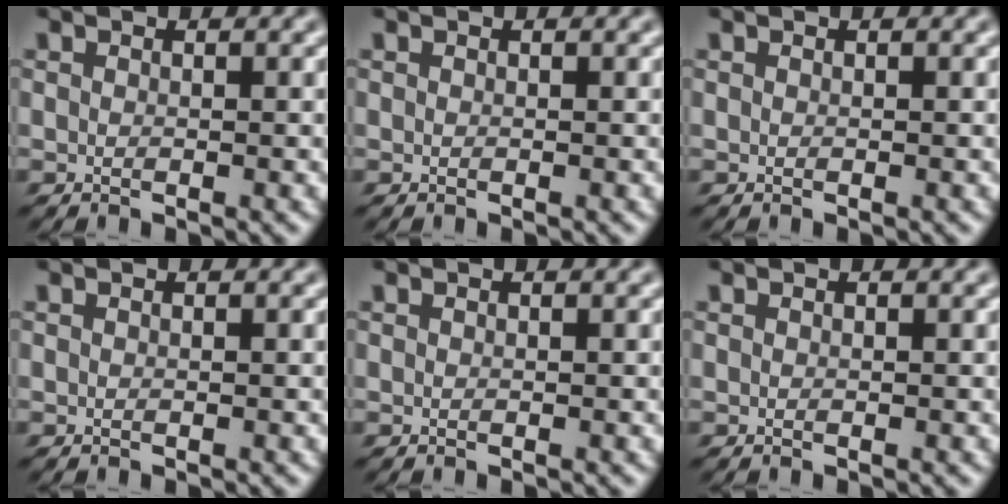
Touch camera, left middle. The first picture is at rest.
{"total": 0.0}
{"total": 0.0}
{"total": 0.0}
{"total": 0.0}
{"total": 0.0}